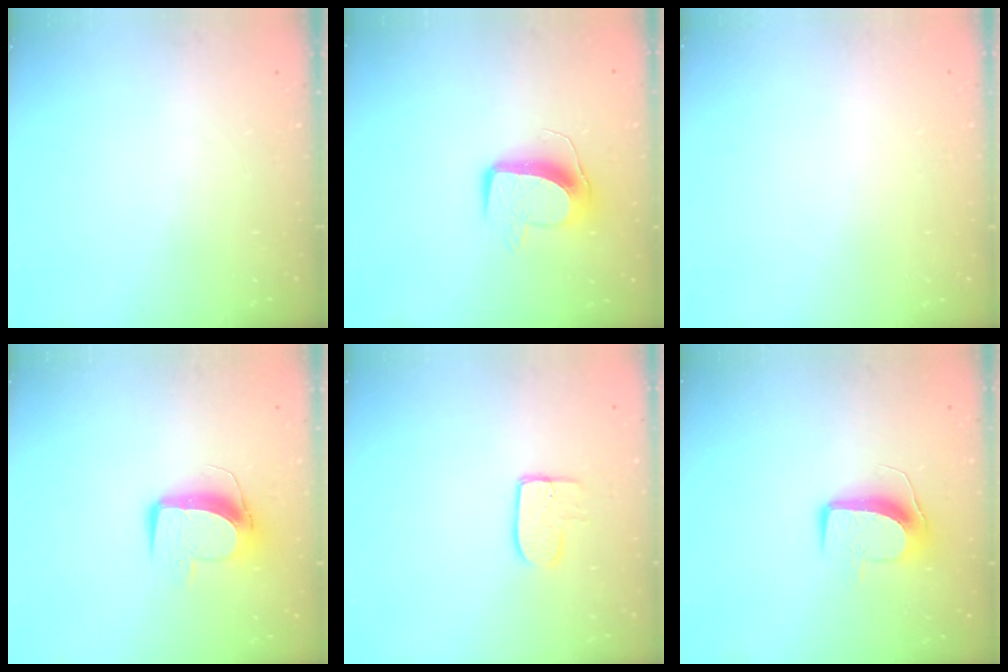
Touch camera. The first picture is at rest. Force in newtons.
{"total": 10.4, "press": 10.3, "slide": 0.8}
{"total": 0.0}
{"total": 9.5, "press": 9.5, "slide": 0.9}
{"total": 7.4, "press": 7.4, "slide": 0.2}
{"total": 9.2, "press": 9.2, "slide": 0.4}